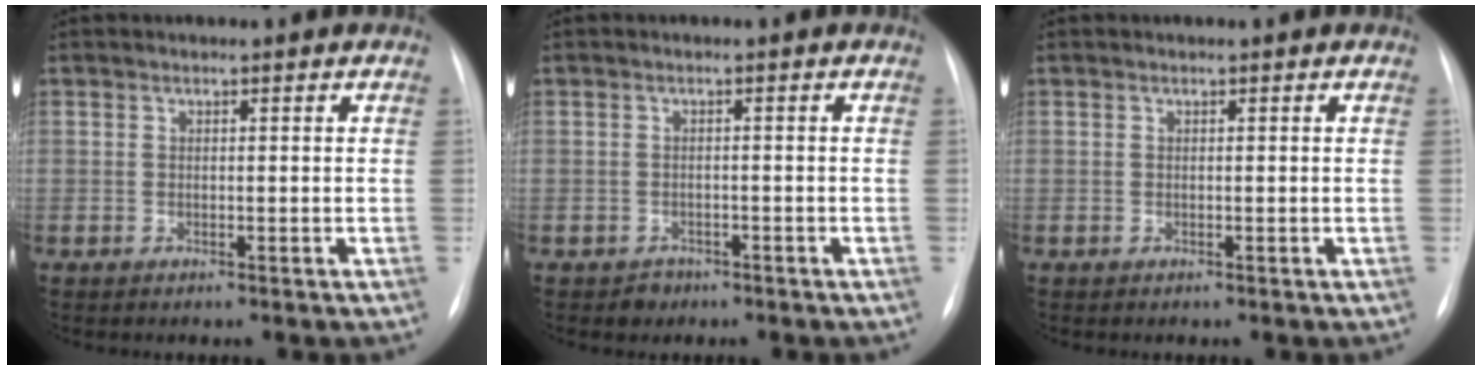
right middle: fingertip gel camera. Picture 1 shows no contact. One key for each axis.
{"total": 1.7, "fx": -1.1, "fy": 1.2, "fz": 0.0, "tx": 0.000, "ty": 0.005, "tz": -0.017}
{"total": 0.0}